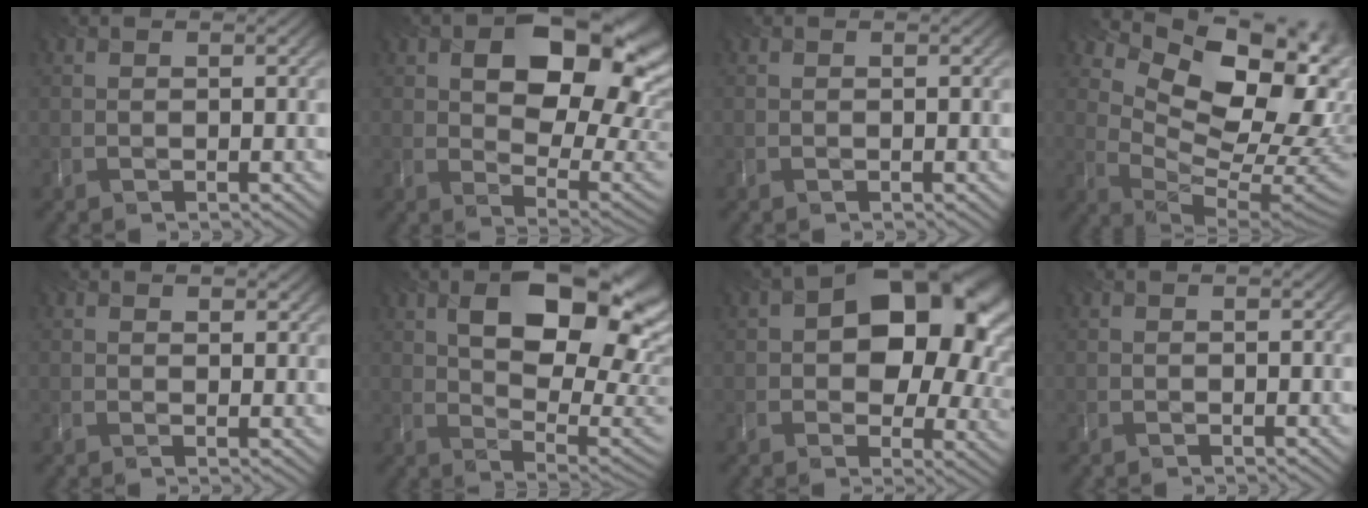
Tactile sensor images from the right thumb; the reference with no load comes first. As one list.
[{"total": 16.5, "force": [5.3, 9.6, 12.4], "torque": [-0.161, -0.003, 0.096]}, {"total": 0.0}, {"total": 15.4, "force": [7.2, 8.0, 11.0], "torque": [-0.194, 0.010, 0.121]}, {"total": 2.0, "force": [1.5, 0.9, 1.0], "torque": [-0.020, -0.004, 0.028]}, {"total": 16.1, "force": [5.7, 8.0, 12.7], "torque": [-0.184, 0.011, 0.090]}, {"total": 14.3, "force": [3.1, 9.2, 10.5], "torque": [-0.133, -0.004, 0.055]}, {"total": 0.0}]